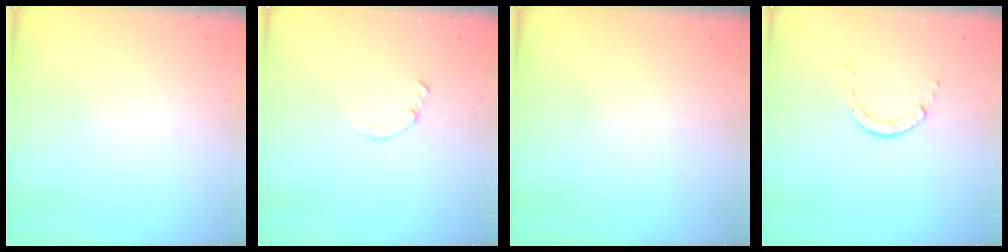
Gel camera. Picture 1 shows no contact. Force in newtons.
{"total": 0.0}
{"total": 2.6, "press": 2.6, "slide": 0.2}
{"total": 1.7, "press": 1.7, "slide": 0.1}